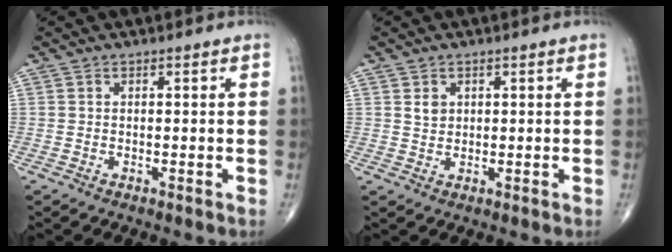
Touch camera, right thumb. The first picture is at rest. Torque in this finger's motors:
{"motor_torque": [-0.44, 0.43, 0.38, -0.02, -0.01]}